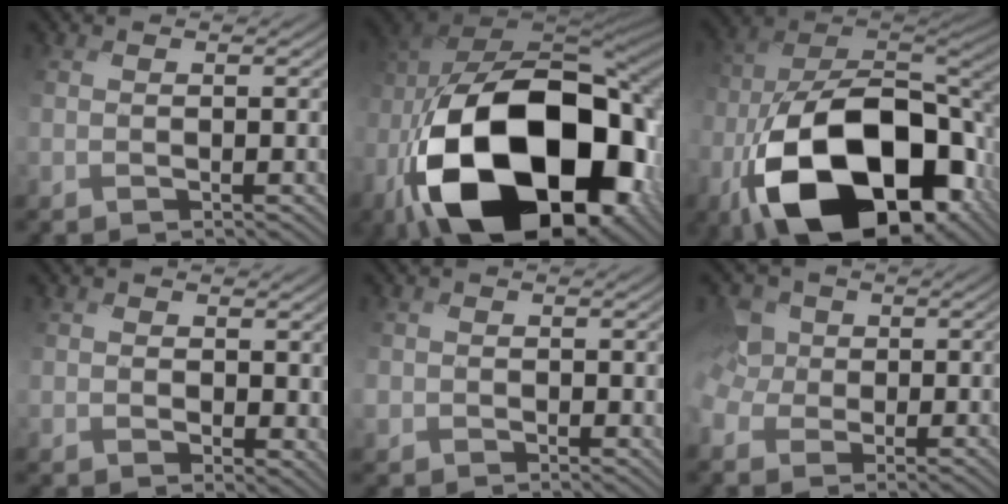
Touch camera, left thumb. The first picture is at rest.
{"total": 22.4, "force": [-8.6, 12.5, 16.4], "torque": [-0.352, -0.053, -0.114]}
{"total": 20.5, "force": [-9.5, 11.3, 14.2], "torque": [-0.283, -0.038, -0.142]}
{"total": 2.6, "force": [1.5, 1.8, 1.1], "torque": [-0.046, -0.008, 0.023]}
{"total": 1.1, "force": [0.6, 0.7, -0.5], "torque": [0.003, 0.000, 0.006]}
{"total": 4.6, "force": [-0.1, 4.0, 2.3], "torque": [-0.062, 0.008, -0.019]}